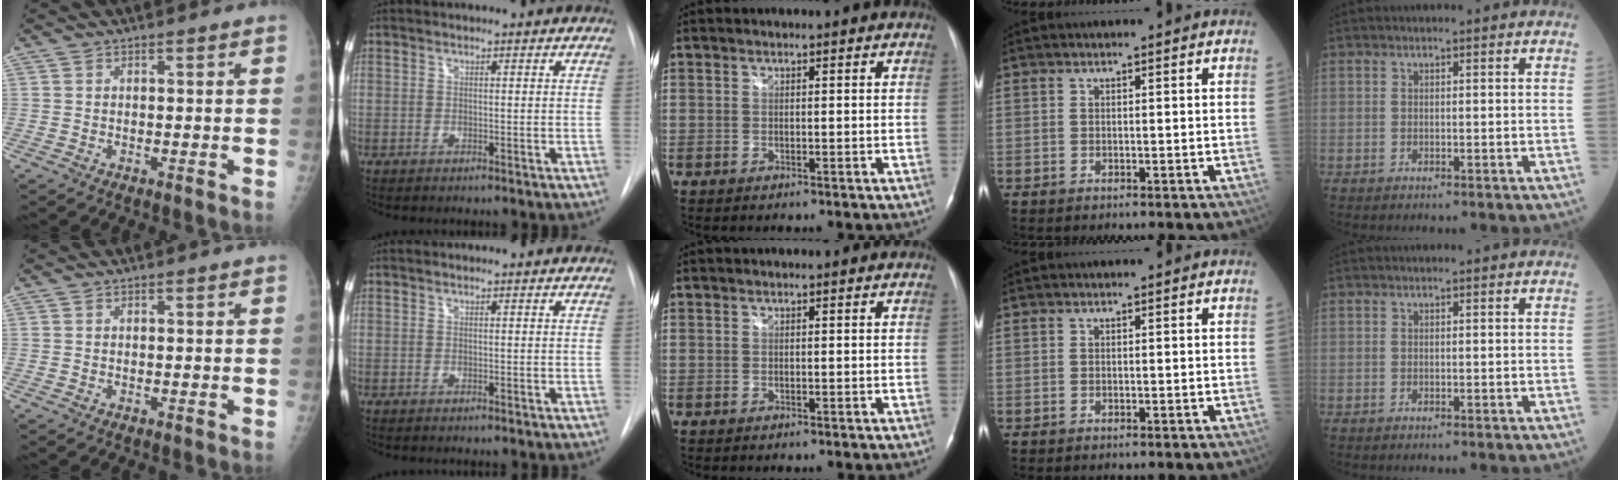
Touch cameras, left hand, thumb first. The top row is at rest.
{}